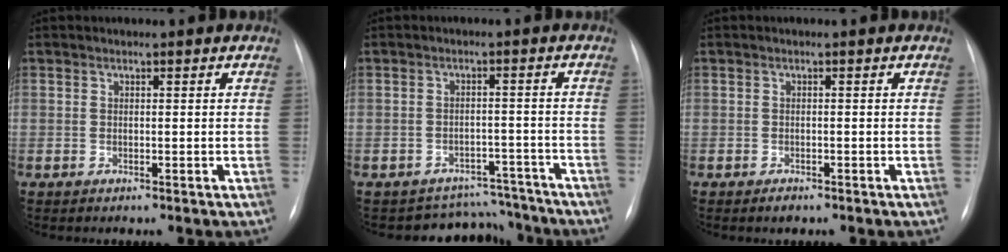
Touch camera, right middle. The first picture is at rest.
{"total": 6.8, "force": [-6.1, 2.5, -1.5], "torque": [0.031, 0.037, -0.076]}
{"total": 0.9, "force": [-0.7, 0.4, 0.4], "torque": [-0.003, 0.000, -0.004]}